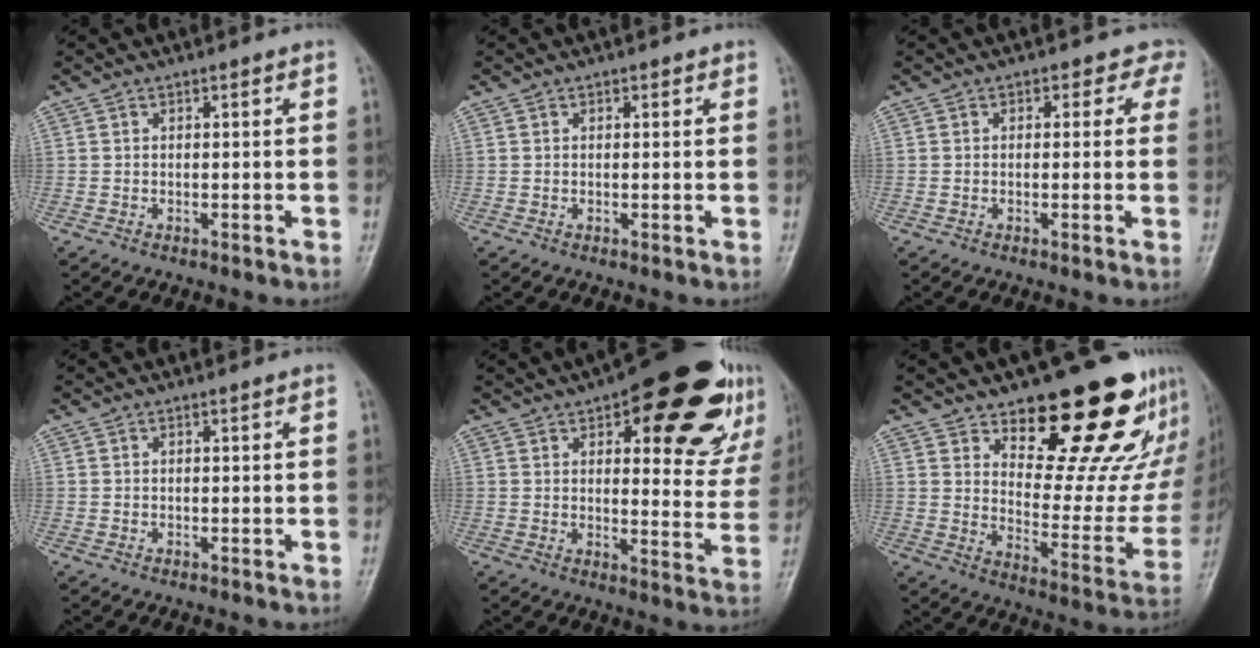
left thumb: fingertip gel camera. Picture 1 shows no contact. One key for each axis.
{"total": 1.0, "fx": 0.5, "fy": 0.7, "fz": 0.5, "tx": 0.003, "ty": 0.000, "tz": 0.003}
{"total": 3.5, "fx": 1.8, "fy": 2.8, "fz": 1.3, "tx": 0.025, "ty": -0.002, "tz": 0.000}
{"total": 0.0}
{"total": 23.6, "fx": 12.3, "fy": 9.2, "fz": 18.0, "tx": -0.184, "ty": -0.026, "tz": 0.160}
{"total": 24.1, "fx": 16.5, "fy": 9.9, "fz": 14.5, "tx": -0.139, "ty": -0.110, "tz": 0.234}